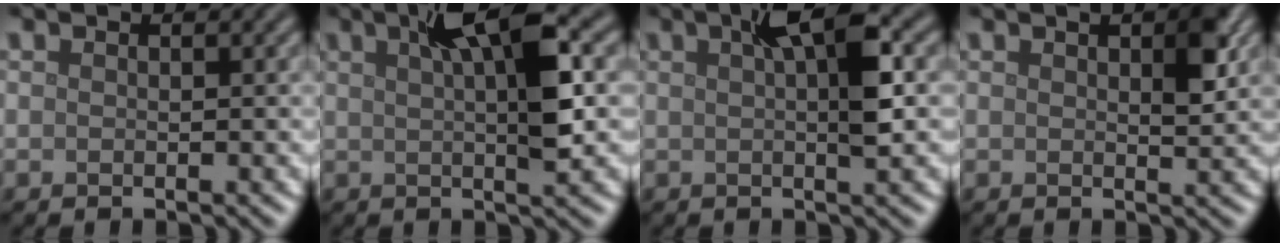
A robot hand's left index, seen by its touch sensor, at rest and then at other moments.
{"total": 6.8, "force": [2.2, 1.4, 6.3], "torque": [-0.100, 0.012, 0.033]}
{"total": 5.1, "force": [1.4, 1.0, 4.8], "torque": [-0.078, 0.011, 0.020]}
{"total": 3.0, "force": [1.1, 0.9, 2.6], "torque": [-0.036, 0.002, 0.018]}